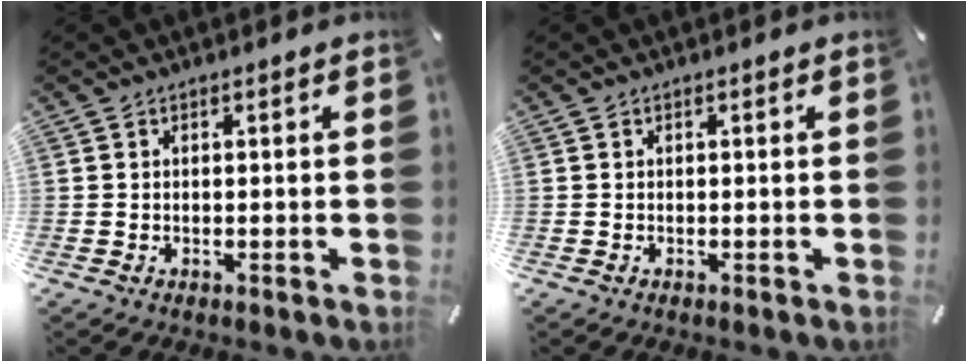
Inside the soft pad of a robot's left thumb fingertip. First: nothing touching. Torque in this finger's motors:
{"motor_torque": [0.00, 0.00, -0.01, 0.01, 0.00]}